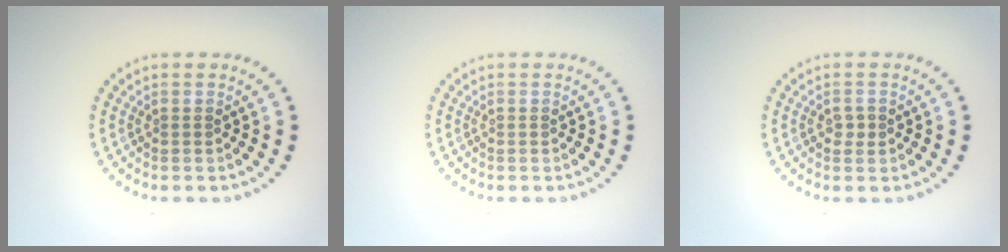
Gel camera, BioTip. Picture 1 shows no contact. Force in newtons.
{"total": 0.0}
{"total": 1.0, "press": 1.0, "slide": 0.1}